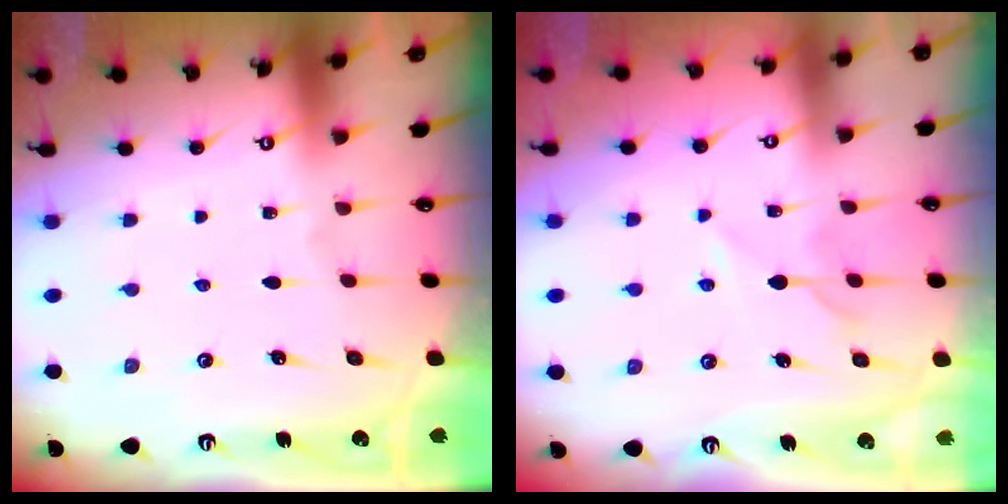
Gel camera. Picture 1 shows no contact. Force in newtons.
{"total": 6.2, "press": 6.2, "slide": 0.7}